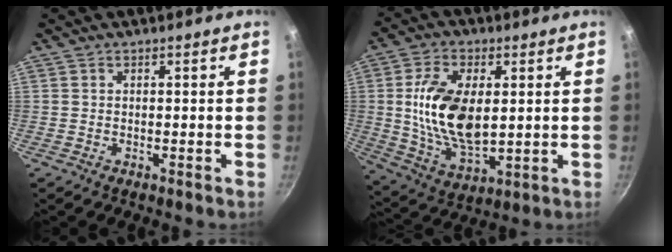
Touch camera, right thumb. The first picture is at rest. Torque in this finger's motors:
{"motor_torque": [1.65, 1.79, 1.66, 0.13, 0.49]}